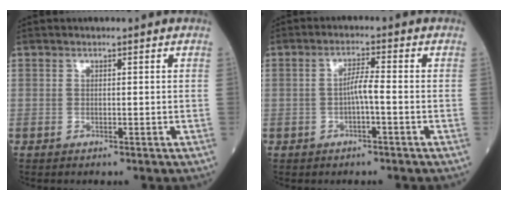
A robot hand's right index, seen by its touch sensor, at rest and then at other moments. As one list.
[{"total": 2.8, "force": [-0.8, 0.0, 2.7], "torque": [-0.044, 0.006, -0.015]}]